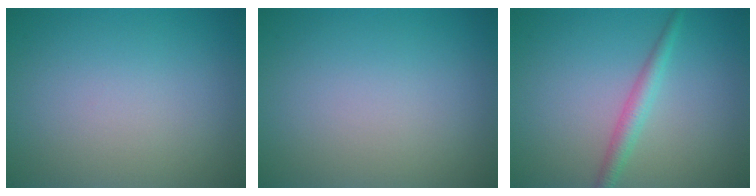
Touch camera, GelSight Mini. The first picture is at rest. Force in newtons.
{"total": 0.0}
{"total": 2.1, "press": 2.1, "slide": 0.0}